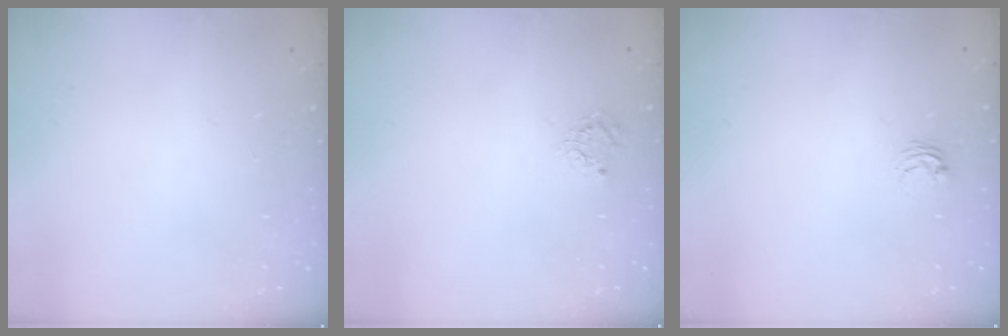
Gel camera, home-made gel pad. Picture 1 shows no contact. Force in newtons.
{"total": 2.5, "press": 2.5, "slide": 0.4}
{"total": 3.4, "press": 3.4, "slide": 0.2}